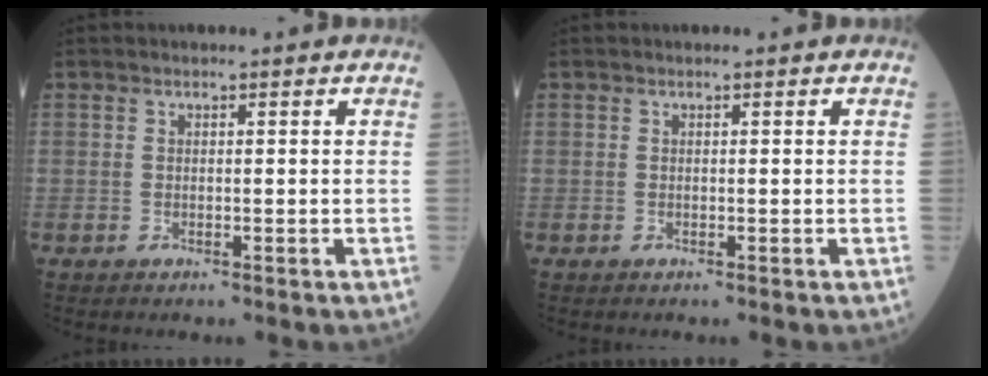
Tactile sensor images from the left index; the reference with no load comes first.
{"total": 0.0}